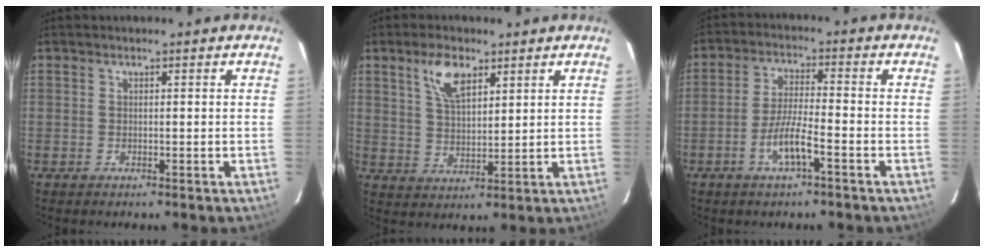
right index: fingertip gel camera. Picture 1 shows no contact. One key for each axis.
{"total": 7.3, "fx": 4.1, "fy": 3.3, "fz": 5.1, "tx": -0.096, "ty": 0.011, "tz": 0.081}
{"total": 6.4, "fx": -3.4, "fy": 0.6, "fz": 5.4, "tx": -0.110, "ty": -0.001, "tz": -0.063}